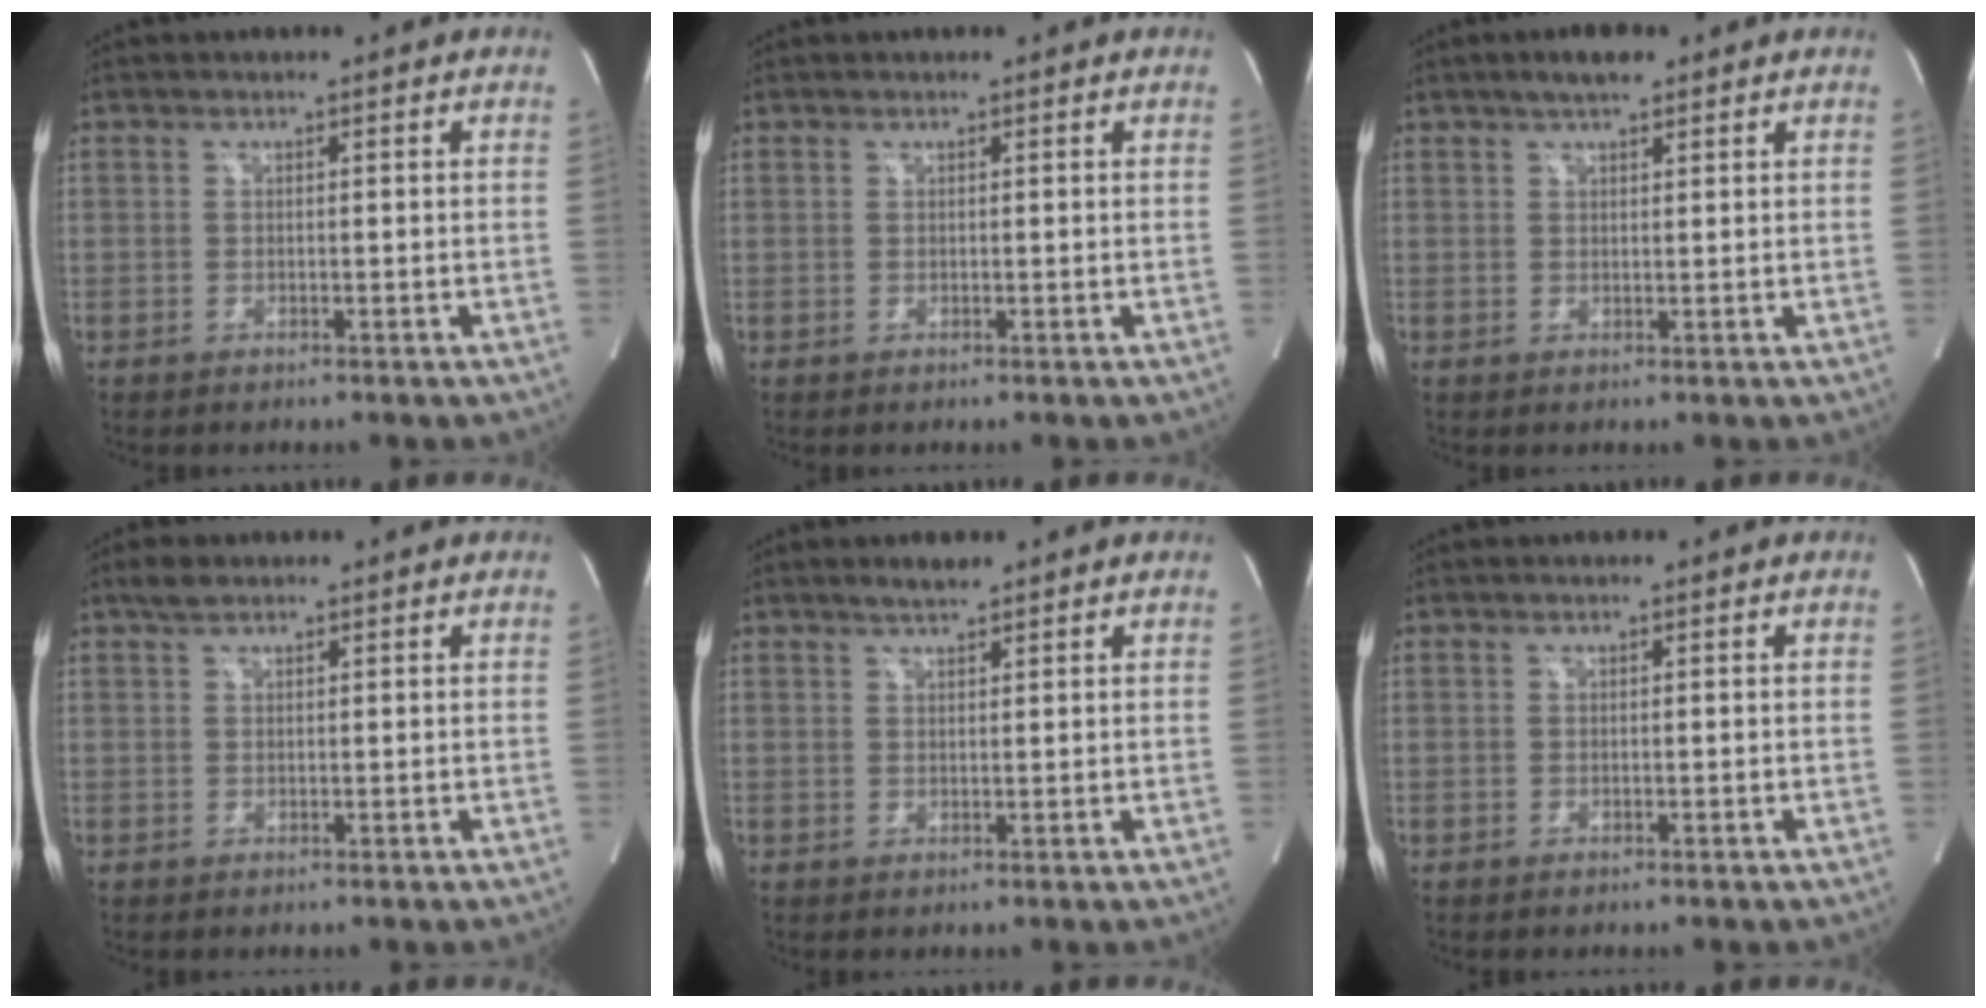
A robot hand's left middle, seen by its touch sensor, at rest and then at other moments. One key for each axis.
{"total": 0.0}
{"total": 3.8, "fx": 2.7, "fy": 1.0, "fz": 2.4, "tx": -0.048, "ty": 0.009, "tz": 0.045}
{"total": 2.0, "fx": 1.5, "fy": 0.8, "fz": 0.9, "tx": -0.026, "ty": 0.010, "tz": 0.028}
{"total": 2.3, "fx": 2.0, "fy": 0.3, "fz": 1.1, "tx": -0.030, "ty": 0.005, "tz": 0.036}
{"total": 0.0}